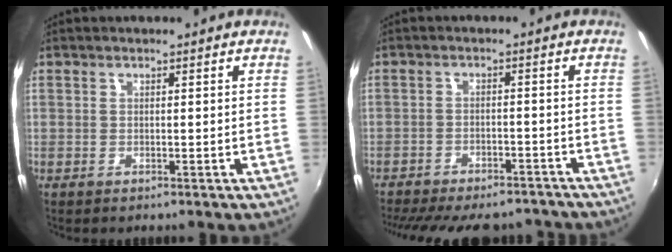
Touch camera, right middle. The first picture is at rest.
{"total": 18.3, "force": [-15.6, 6.1, 7.3], "torque": [-0.164, -0.010, -0.204]}